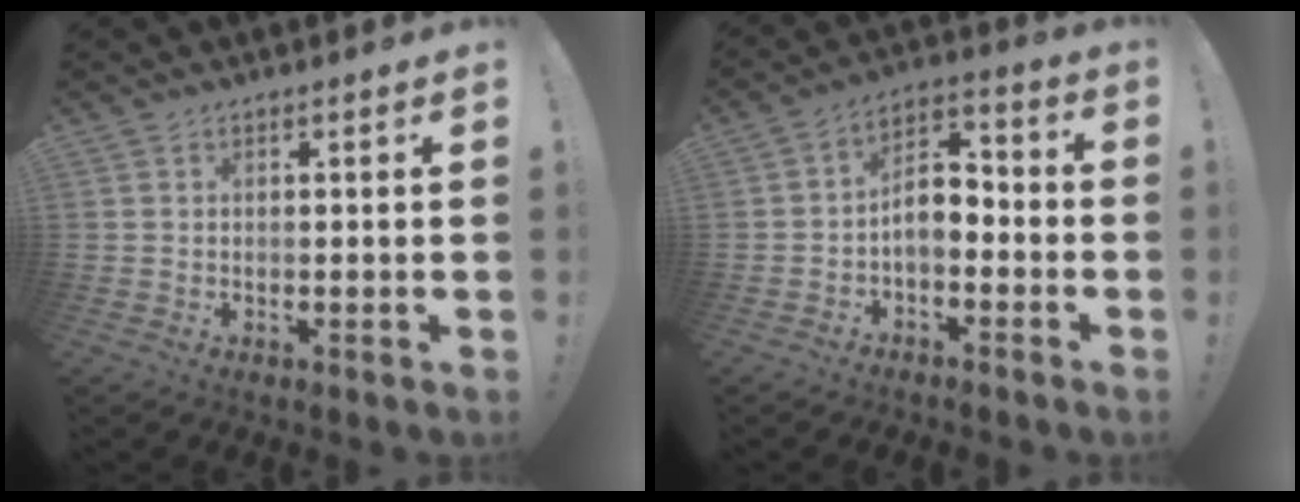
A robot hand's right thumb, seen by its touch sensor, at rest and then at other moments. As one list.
[{"total": 7.2, "force": [-2.6, 5.1, 4.3], "torque": [-0.076, 0.015, -0.044]}]